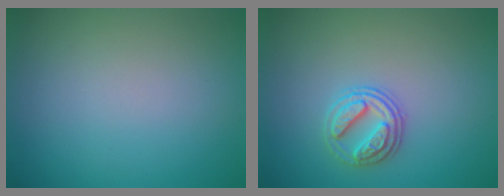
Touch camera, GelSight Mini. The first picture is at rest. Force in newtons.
{"total": 2.7, "press": 2.7, "slide": 0.7}